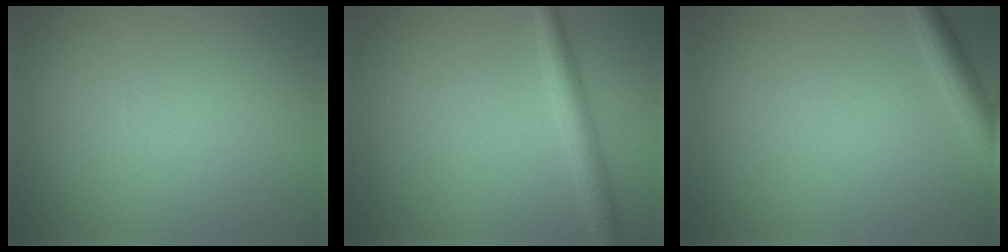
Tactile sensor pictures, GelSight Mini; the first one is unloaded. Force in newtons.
{"total": 2.7, "press": 2.7, "slide": 0.1}
{"total": 2.5, "press": 2.5, "slide": 0.1}